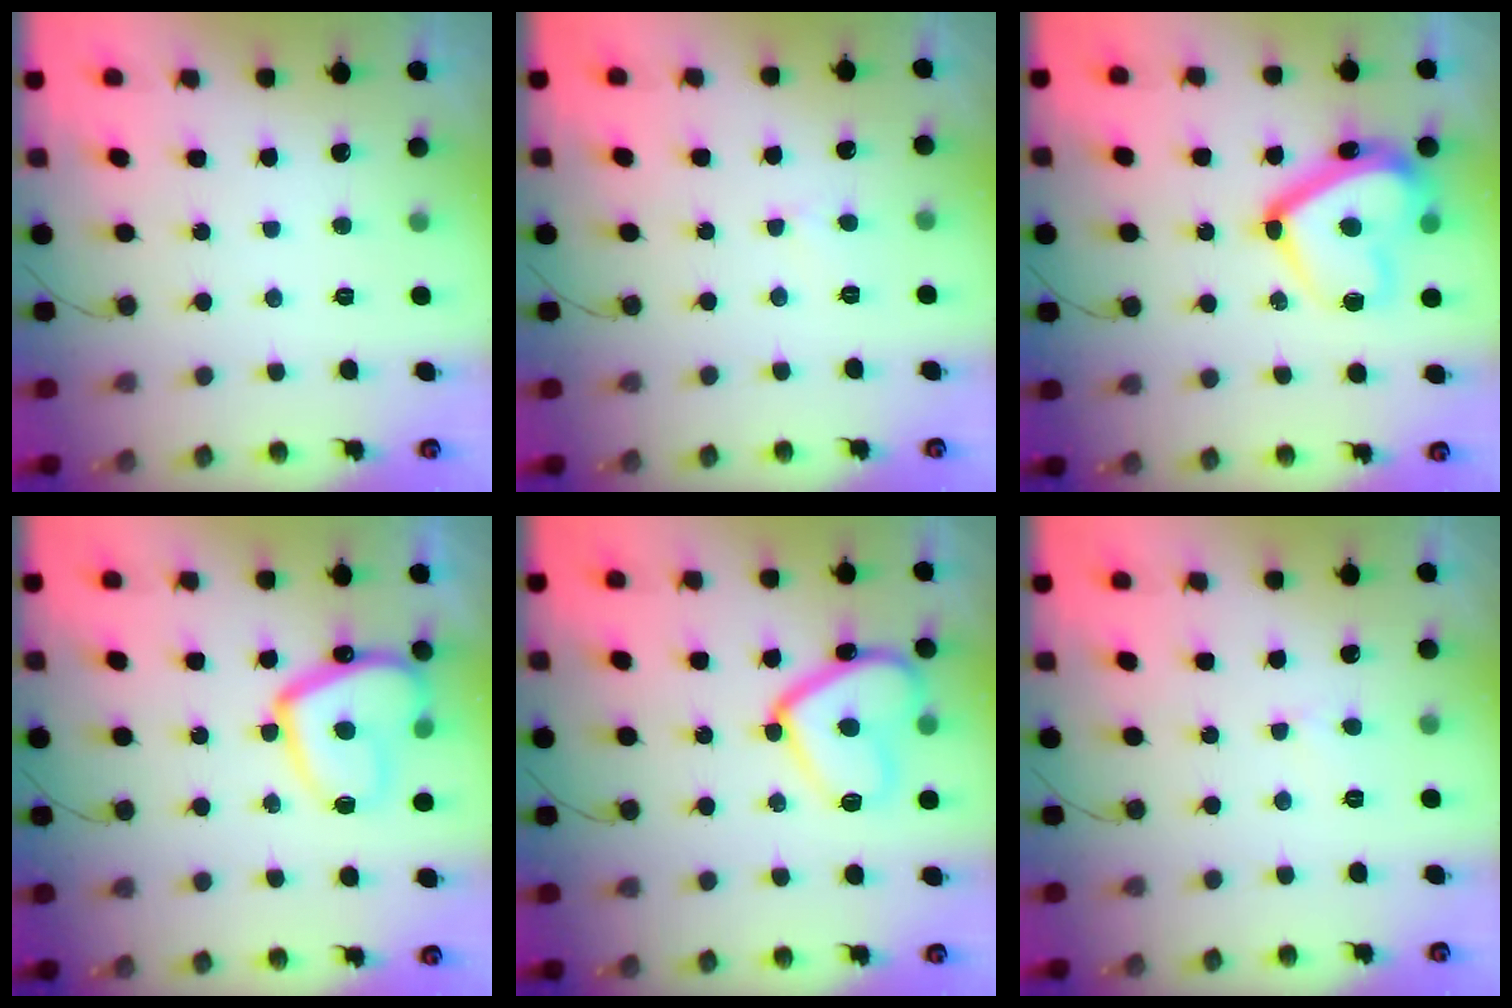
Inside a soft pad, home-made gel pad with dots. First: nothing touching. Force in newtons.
{"total": 3.9, "press": 3.9, "slide": 0.4}
{"total": 19.0, "press": 19.0, "slide": 1.3}
{"total": 15.0, "press": 14.9, "slide": 1.4}
{"total": 15.3, "press": 15.3, "slide": 1.2}
{"total": 3.9, "press": 3.9, "slide": 0.4}